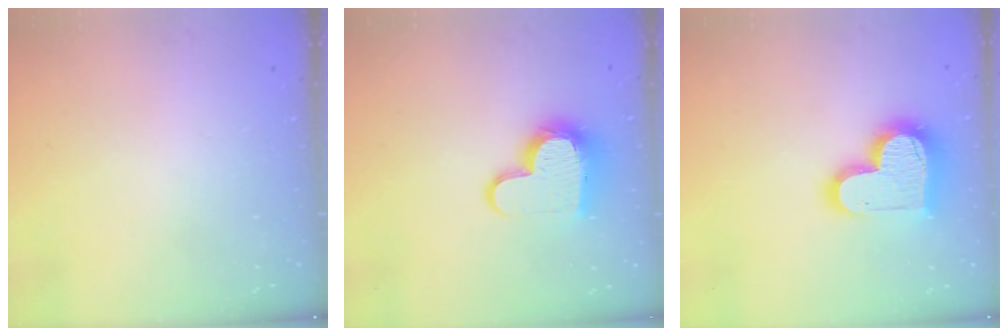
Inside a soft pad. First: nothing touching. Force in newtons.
{"total": 13.0, "press": 13.0, "slide": 1.2}
{"total": 18.8, "press": 18.7, "slide": 1.6}